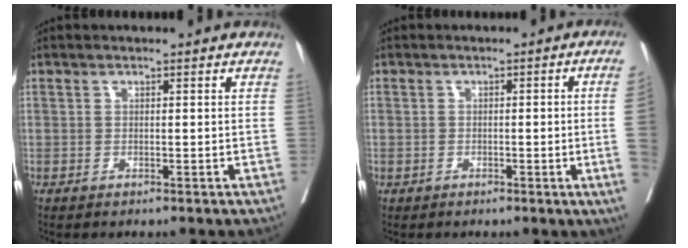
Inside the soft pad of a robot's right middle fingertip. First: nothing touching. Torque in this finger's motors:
{"motor_torque": [0.44, -0.41, -1.05, -0.21]}